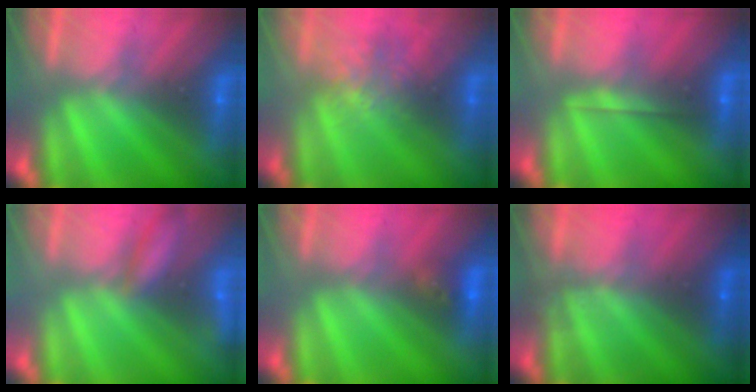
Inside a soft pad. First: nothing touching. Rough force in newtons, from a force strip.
{"total": 2.9}
{"total": 1.7}
{"total": 2.1}
{"total": 2.9}
{"total": 1.0}